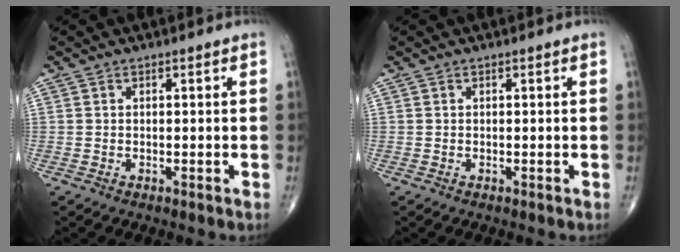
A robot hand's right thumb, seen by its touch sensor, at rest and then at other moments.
{"total": 0.0}